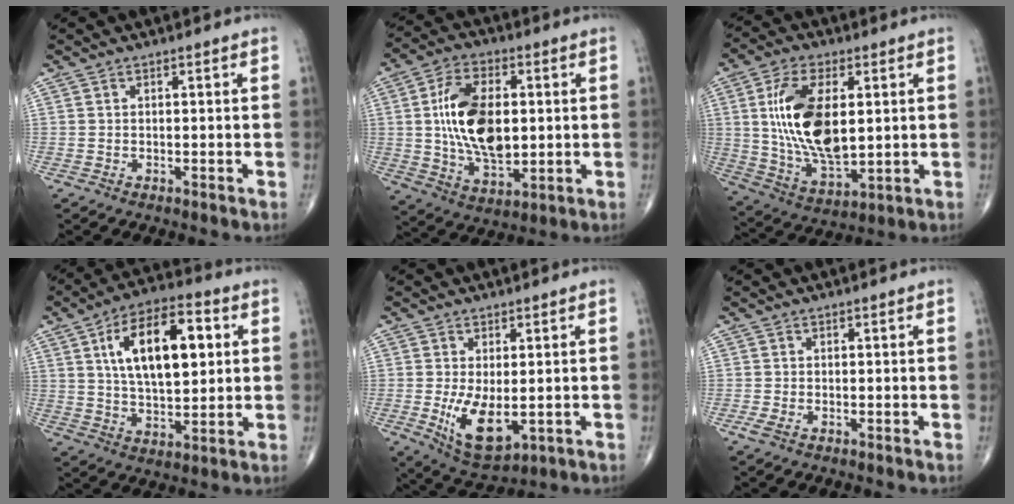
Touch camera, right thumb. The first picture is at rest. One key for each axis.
{"total": 16.6, "fx": 1.4, "fy": 9.2, "fz": 13.7, "tx": -0.235, "ty": -0.006, "tz": 0.030}
{"total": 17.5, "fx": 3.5, "fy": 7.8, "fz": 15.3, "tx": -0.302, "ty": -0.022, "tz": 0.080}
{"total": 17.5, "fx": 4.5, "fy": 8.3, "fz": 14.7, "tx": -0.225, "ty": 0.002, "tz": 0.075}
{"total": 9.1, "fx": -1.3, "fy": 4.4, "fz": 7.8, "tx": -0.132, "ty": -0.025, "tz": -0.006}
{"total": 1.3, "fx": -0.6, "fy": 0.4, "fz": 1.0, "tx": -0.029, "ty": -0.003, "tz": -0.013}